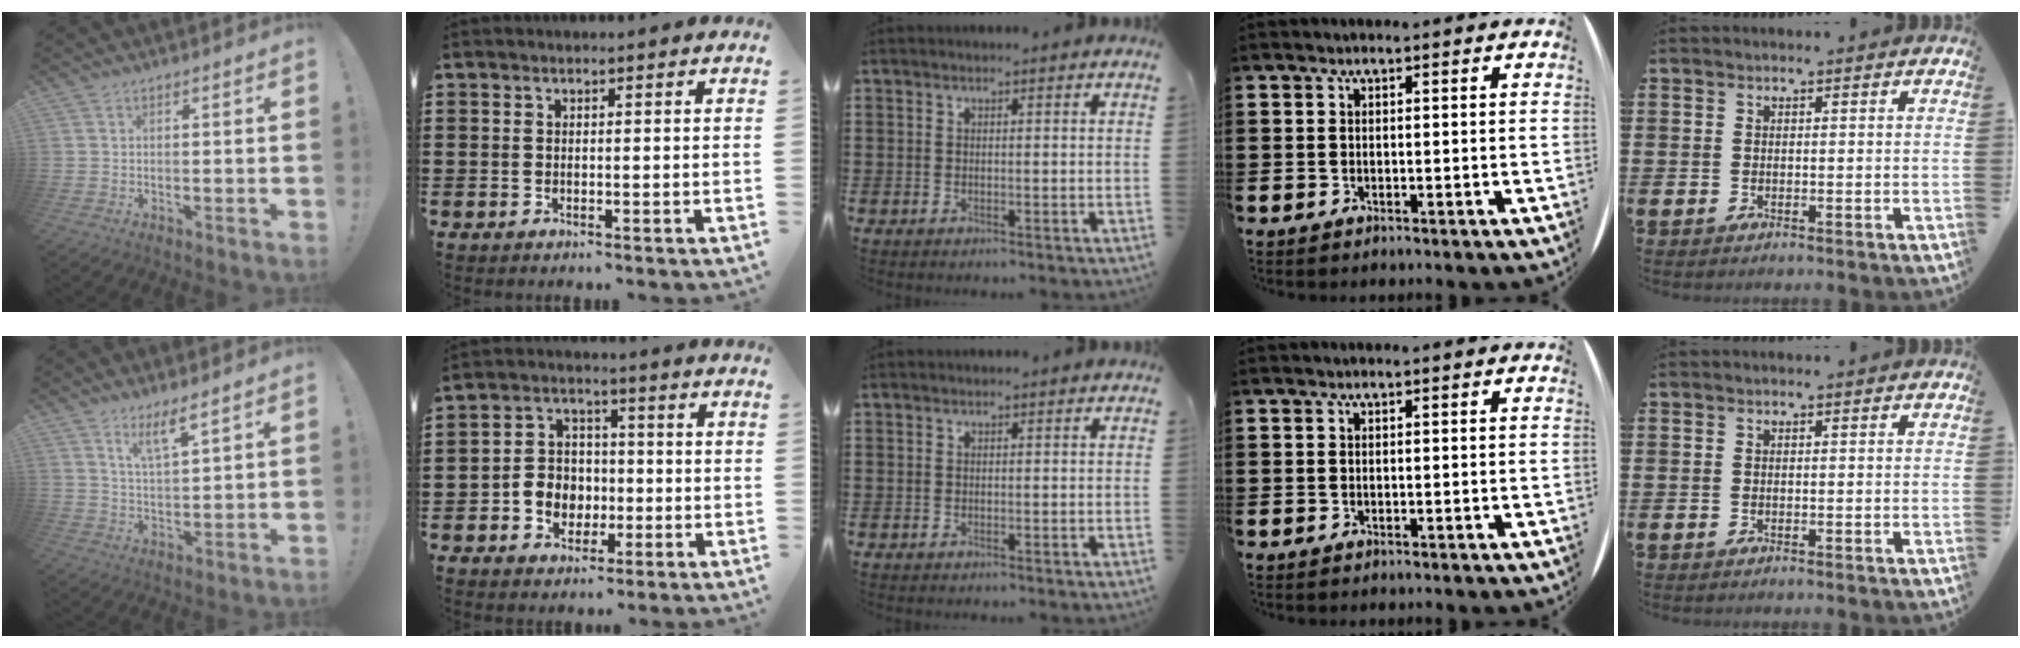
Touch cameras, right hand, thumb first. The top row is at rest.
{"thumb": {"total": 7.2, "force": [5.4, 1.2, 4.7], "torque": [-0.082, -0.027, 0.091]}, "index": {"total": 5.3, "force": [-1.7, 4.8, 1.7], "torque": [-0.036, 0.011, -0.033]}}